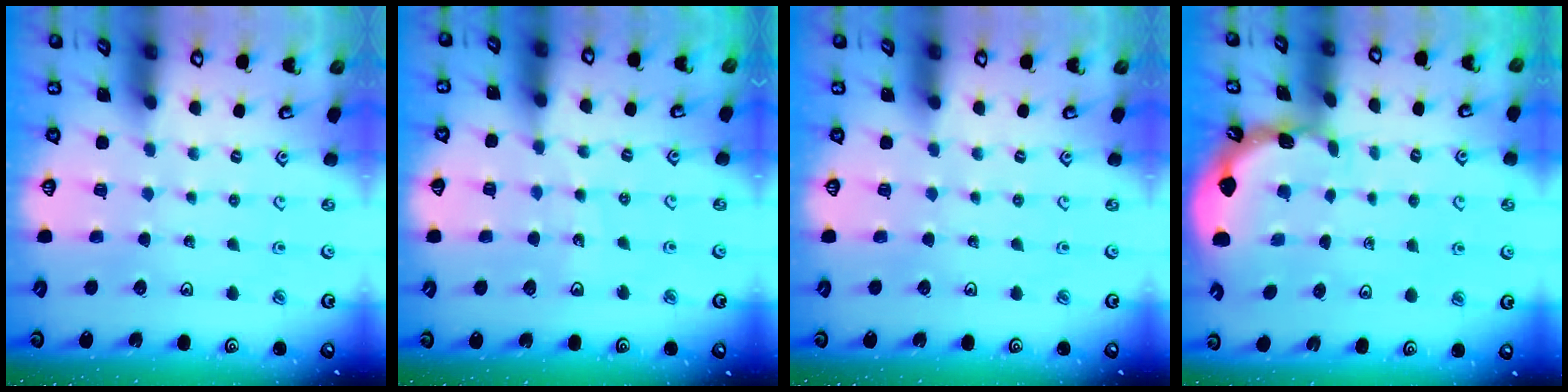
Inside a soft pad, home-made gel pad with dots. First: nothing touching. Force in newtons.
{"total": 4.2, "press": 3.3, "slide": 2.5}
{"total": 0.0}
{"total": 1.7, "press": 1.7, "slide": 0.1}